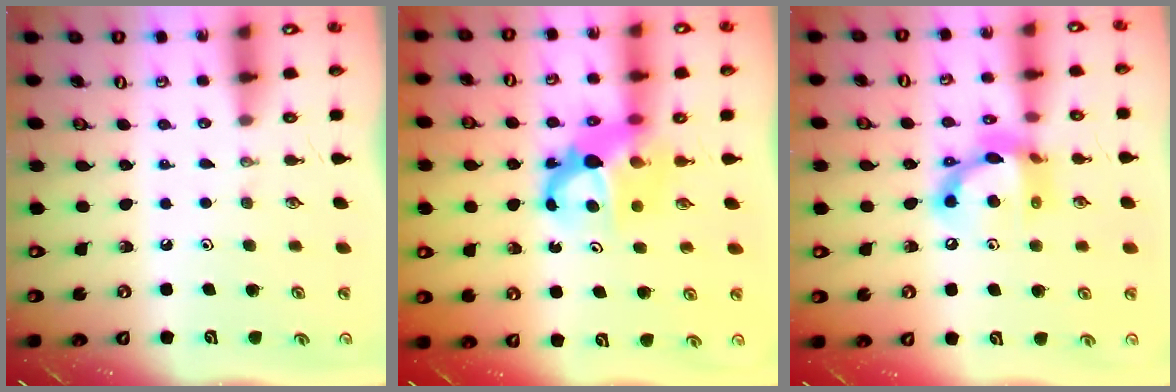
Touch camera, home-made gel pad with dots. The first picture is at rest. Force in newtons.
{"total": 7.1, "press": 7.1, "slide": 0.5}
{"total": 13.7, "press": 13.7, "slide": 1.0}